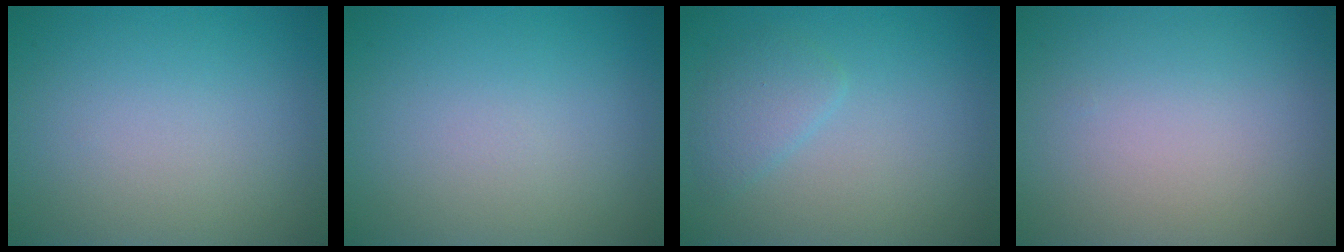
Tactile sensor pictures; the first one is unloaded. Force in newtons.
{"total": 0.0}
{"total": 1.8, "press": 1.8, "slide": 0.1}
{"total": 0.0}